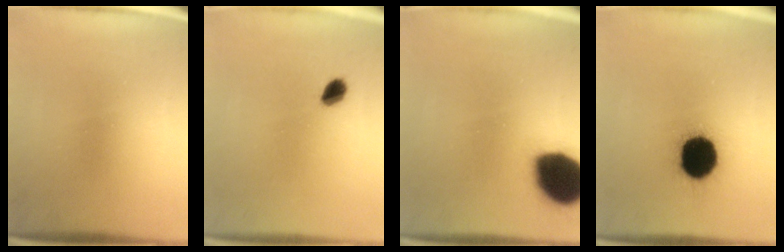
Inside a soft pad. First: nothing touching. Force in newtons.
{"total": 2.9}
{"total": 16.3}
{"total": 18.5}